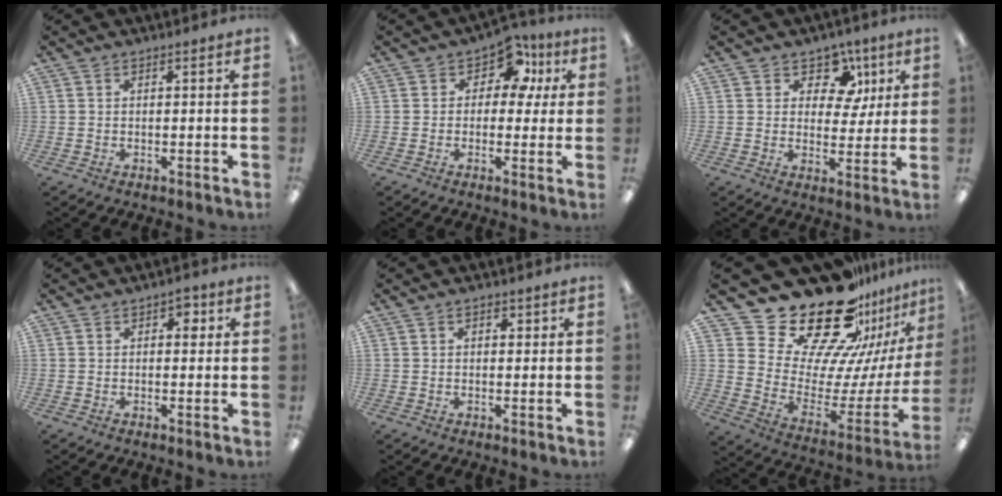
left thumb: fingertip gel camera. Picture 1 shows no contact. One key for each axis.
{"total": 9.4, "fx": 3.9, "fy": 6.3, "fz": 5.8, "tx": -0.077, "ty": -0.010, "tz": 0.067}
{"total": 9.2, "fx": 4.4, "fy": 6.9, "fz": 4.3, "tx": -0.061, "ty": -0.016, "tz": 0.080}
{"total": 2.7, "fx": 1.1, "fy": 1.7, "fz": 1.9, "tx": -0.015, "ty": -0.004, "tz": 0.013}
{"total": 1.6, "fx": 0.7, "fy": 1.1, "fz": 0.9, "tx": -0.010, "ty": 0.002, "tz": 0.010}
{"total": 29.4, "fx": 22.5, "fy": 13.8, "fz": 12.9, "tx": -0.206, "ty": -0.172, "tz": 0.418}